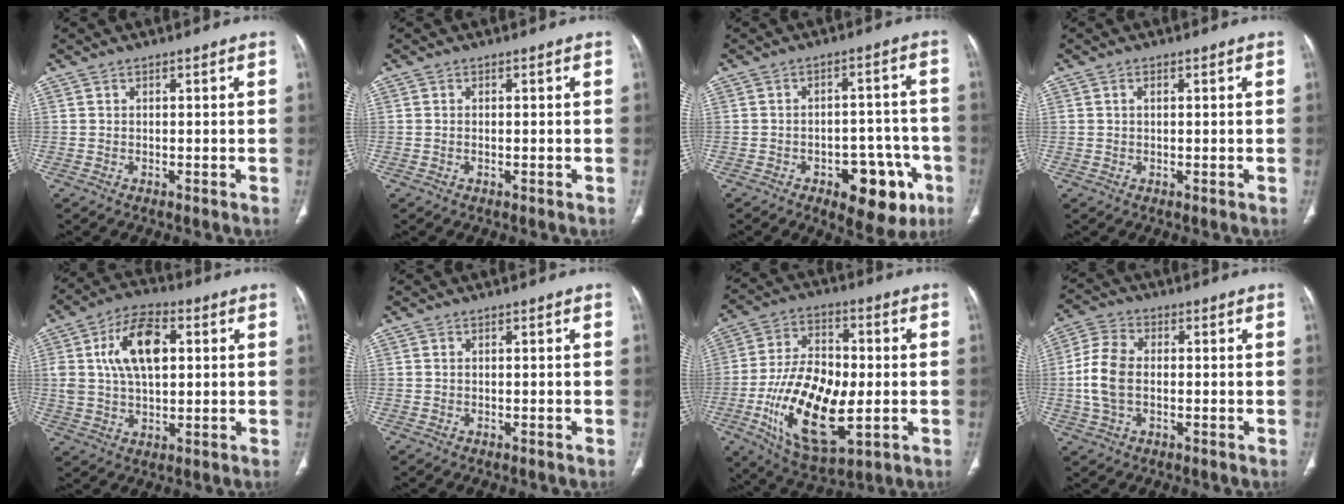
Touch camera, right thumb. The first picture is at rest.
{"total": 0.0}
{"total": 13.0, "force": [-5.9, 6.8, 9.3], "torque": [-0.082, 0.041, -0.069]}
{"total": 0.9, "force": [0.2, 0.6, 0.7], "torque": [-0.015, 0.004, 0.006]}
{"total": 13.1, "force": [3.0, 7.3, 10.4], "torque": [-0.177, 0.007, 0.052]}
{"total": 0.0}
{"total": 21.2, "force": [-4.2, 10.8, 17.8], "torque": [-0.314, 0.003, -0.062]}
{"total": 8.8, "force": [-0.5, 5.7, 6.8], "torque": [-0.141, 0.017, -0.014]}